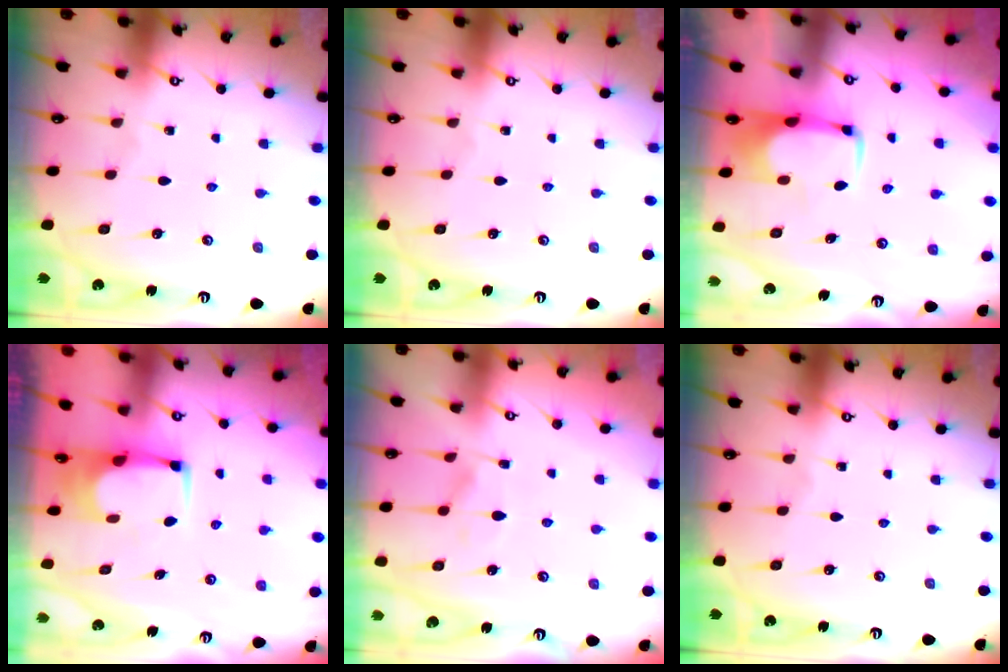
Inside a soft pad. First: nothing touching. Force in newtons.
{"total": 0.0}
{"total": 2.1, "press": 2.1, "slide": 0.4}
{"total": 2.2, "press": 2.2, "slide": 0.1}
{"total": 1.2, "press": 0.8, "slide": 0.9}
{"total": 0.0}